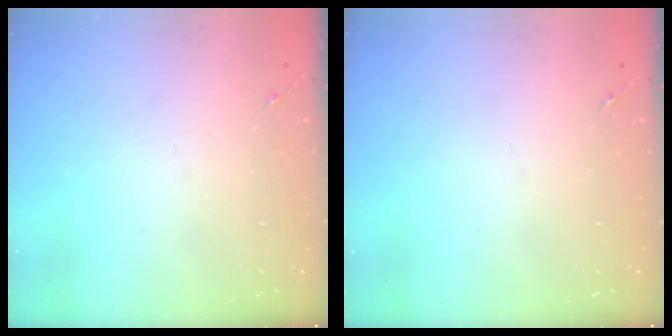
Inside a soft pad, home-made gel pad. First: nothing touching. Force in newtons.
{"total": 0.0}